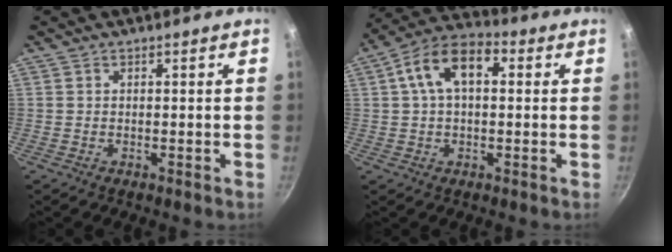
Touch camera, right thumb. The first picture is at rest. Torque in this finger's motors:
{"motor_torque": [-0.03, 2.40, 0.94, 0.09, 0.18]}